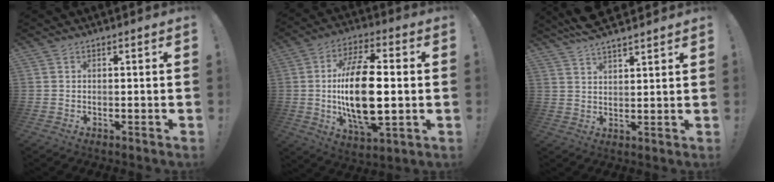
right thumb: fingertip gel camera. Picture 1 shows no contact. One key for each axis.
{"total": 20.1, "fx": -0.4, "fy": 9.4, "fz": 17.7, "tx": -0.347, "ty": -0.003, "tz": -0.010}
{"total": 6.0, "fx": 5.4, "fy": 1.0, "fz": 2.4, "tx": -0.051, "ty": -0.027, "tz": 0.103}